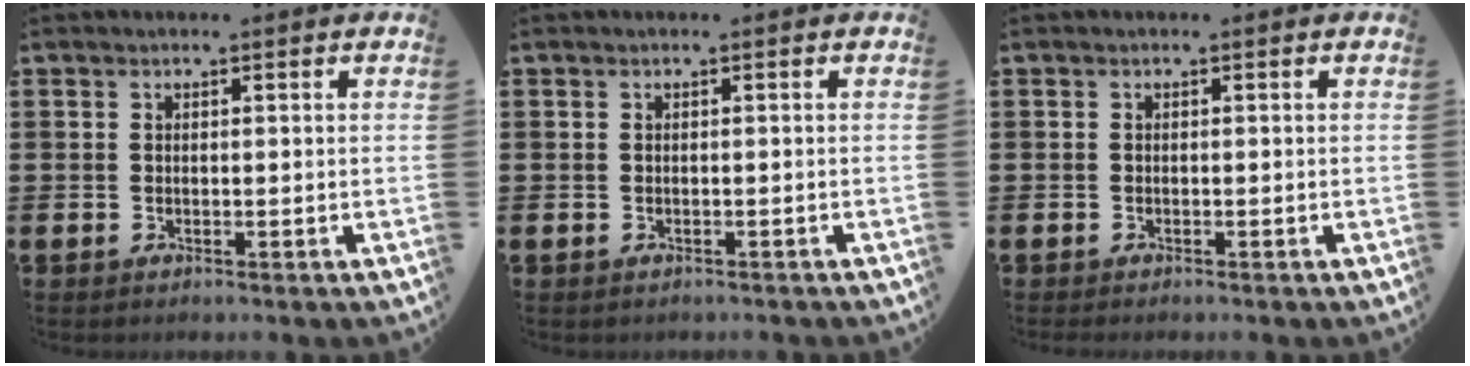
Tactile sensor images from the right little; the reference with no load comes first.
{"total": 0.0}
{"total": 0.0}